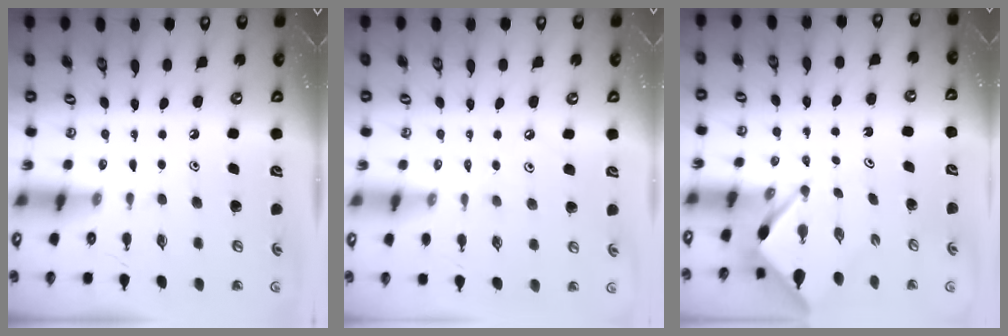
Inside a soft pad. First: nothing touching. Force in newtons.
{"total": 2.8, "press": 2.7, "slide": 0.5}
{"total": 2.8, "press": 2.8, "slide": 0.2}